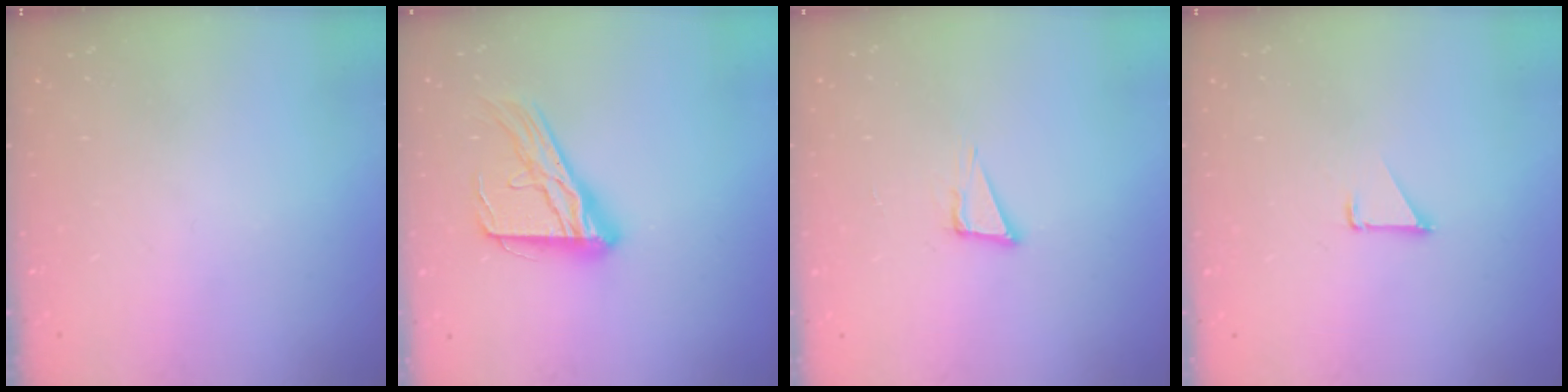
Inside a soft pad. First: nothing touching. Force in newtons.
{"total": 16.5, "press": 16.4, "slide": 1.5}
{"total": 4.3, "press": 3.1, "slide": 3.0}
{"total": 1.1, "press": 1.1, "slide": 0.1}